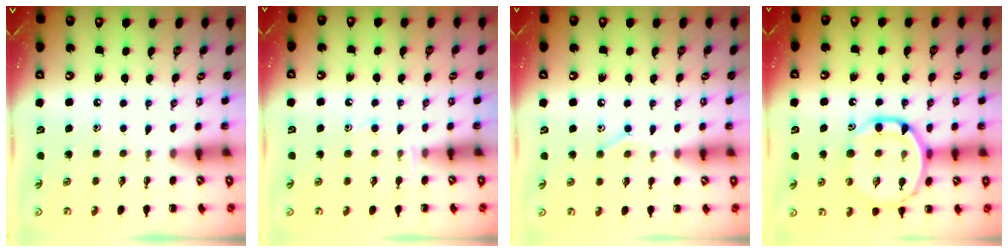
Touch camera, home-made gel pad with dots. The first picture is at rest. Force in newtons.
{"total": 6.3, "press": 6.0, "slide": 1.9}
{"total": 8.6, "press": 8.4, "slide": 1.5}
{"total": 14.3, "press": 13.9, "slide": 3.3}